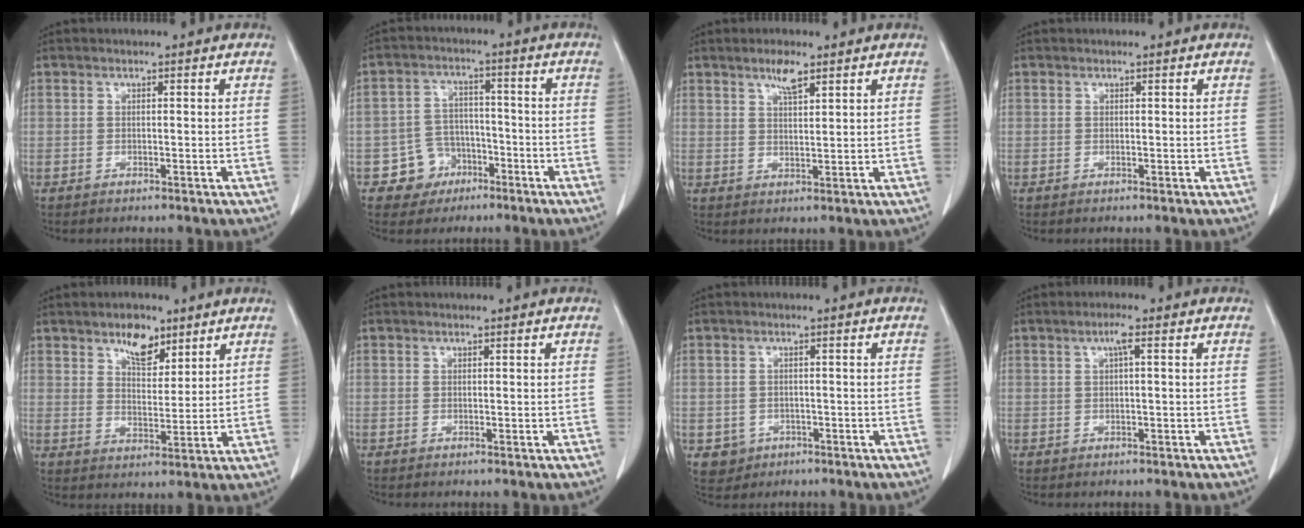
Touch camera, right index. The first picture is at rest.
{"total": 6.1, "force": [-3.2, 5.2, 0.4], "torque": [0.003, 0.016, -0.047]}
{"total": 3.5, "force": [2.4, 0.7, 2.4], "torque": [-0.045, 0.002, 0.044]}
{"total": 0.0}
{"total": 6.2, "force": [4.2, 2.9, 3.5], "torque": [-0.054, 0.000, 0.074]}
{"total": 0.0}
{"total": 3.3, "force": [-1.3, 3.0, 0.4], "torque": [-0.002, 0.008, -0.012]}
{"total": 1.8, "force": [0.6, 0.0, 1.7], "torque": [-0.033, 0.005, 0.009]}